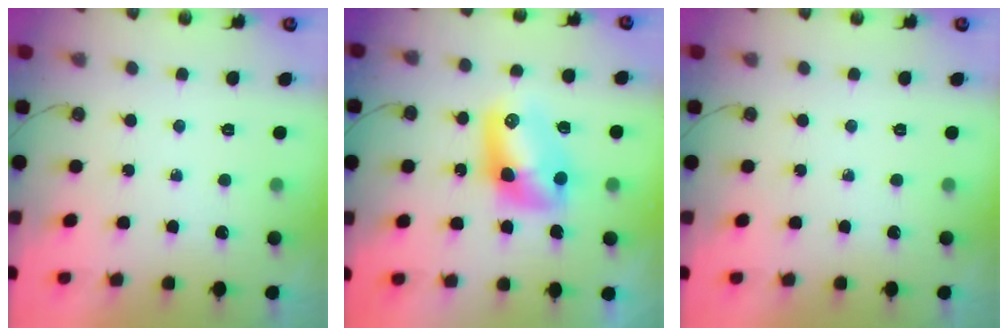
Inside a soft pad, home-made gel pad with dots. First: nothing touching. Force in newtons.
{"total": 9.8, "press": 9.7, "slide": 1.0}
{"total": 0.0}